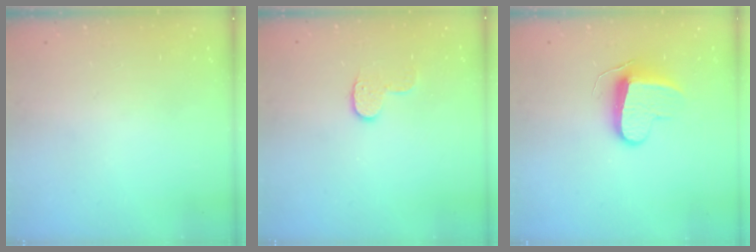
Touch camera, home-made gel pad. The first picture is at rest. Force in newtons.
{"total": 6.8, "press": 6.8, "slide": 0.2}
{"total": 9.5, "press": 9.5, "slide": 0.1}